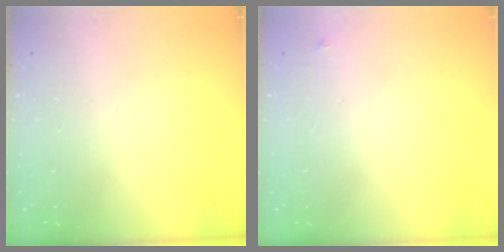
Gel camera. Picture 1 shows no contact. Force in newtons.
{"total": 3.4, "press": 3.3, "slide": 0.4}